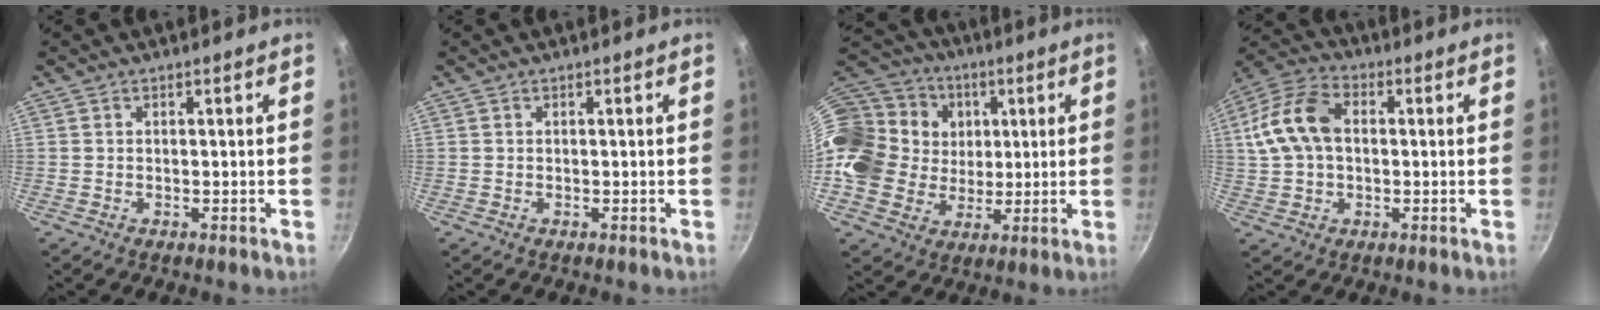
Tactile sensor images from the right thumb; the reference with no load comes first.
{"total": 0.0}
{"total": 23.1, "force": [5.2, 19.0, 12.1], "torque": [-0.226, 0.017, 0.095]}
{"total": 12.7, "force": [1.3, 8.6, 9.3], "torque": [-0.171, 0.026, 0.012]}